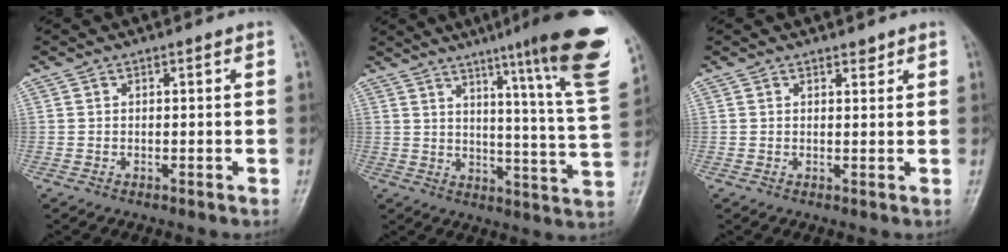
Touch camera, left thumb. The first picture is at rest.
{"total": 20.6, "force": [13.3, 0.2, 15.7], "torque": [-0.193, -0.080, 0.171]}
{"total": 1.3, "force": [1.1, 0.5, 0.5], "torque": [-0.001, -0.009, 0.015]}